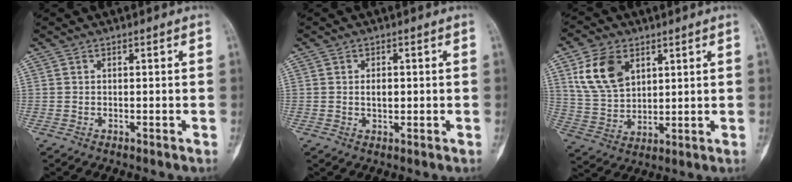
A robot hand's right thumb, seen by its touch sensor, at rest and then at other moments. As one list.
[{"total": 1.9, "force": [0.1, 1.2, 1.5], "torque": [-0.019, 0.000, 0.004]}, {"total": 11.3, "force": [5.0, 7.4, 7.0], "torque": [-0.116, -0.015, 0.106]}]